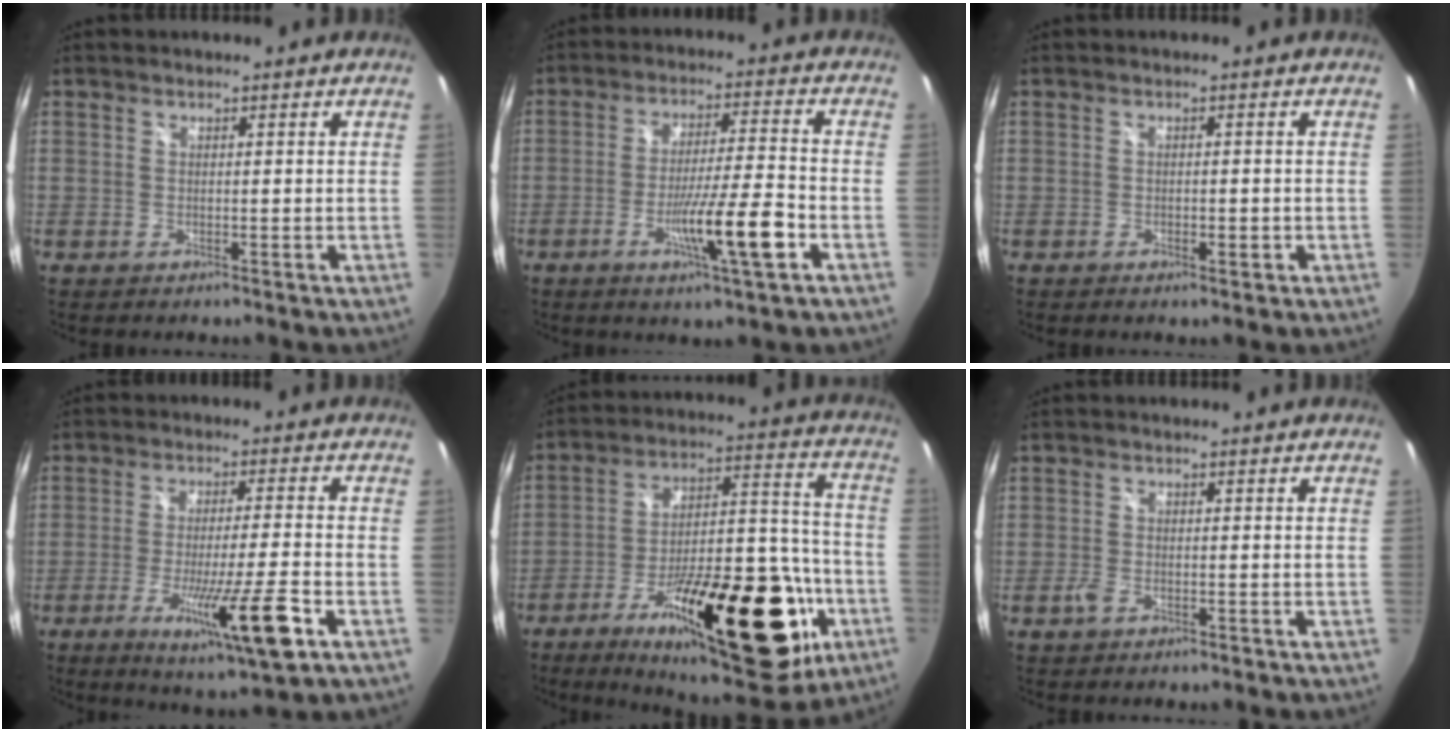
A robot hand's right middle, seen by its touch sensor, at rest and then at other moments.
{"total": 10.7, "force": [-4.6, -0.2, 9.6], "torque": [-0.174, -0.015, -0.079]}
{"total": 1.9, "force": [-0.9, 0.9, 1.4], "torque": [-0.021, -0.002, -0.012]}
{"total": 13.5, "force": [-6.0, 0.4, 12.1], "torque": [-0.220, -0.040, -0.099]}
{"total": 30.9, "force": [-14.4, 11.9, 24.7], "torque": [-0.373, -0.001, -0.213]}
{"total": 1.9, "force": [-1.2, 0.9, 1.3], "torque": [-0.031, -0.001, -0.025]}